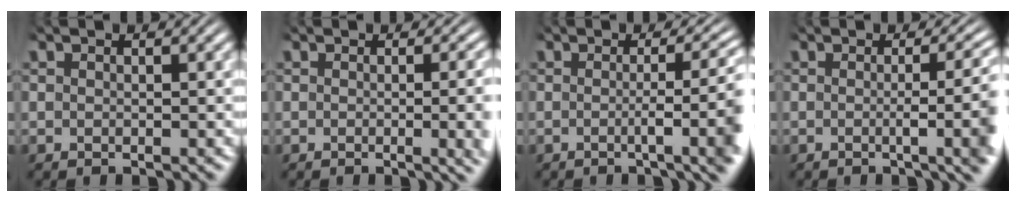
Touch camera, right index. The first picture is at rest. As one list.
[{"total": 4.3, "force": [0.0, 1.3, 4.1], "torque": [-0.029, 0.017, -0.014]}, {"total": 5.4, "force": [-1.0, 1.4, 5.1], "torque": [-0.056, 0.003, -0.026]}, {"total": 5.6, "force": [-0.3, 1.6, 5.4], "torque": [-0.053, 0.011, -0.017]}]